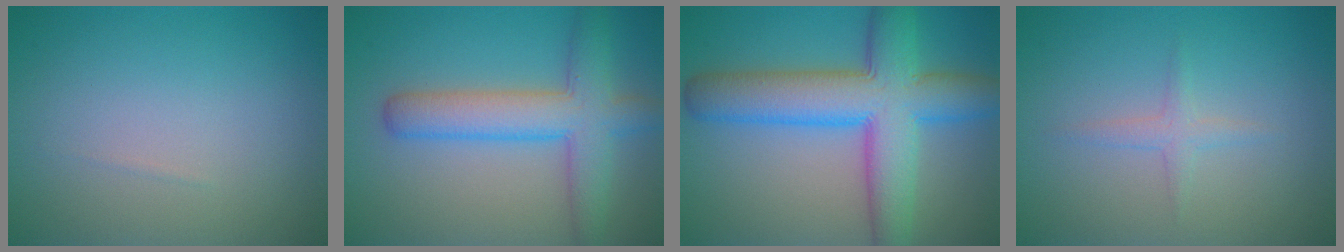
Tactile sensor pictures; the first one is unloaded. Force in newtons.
{"total": 5.9, "press": 5.9, "slide": 0.3}
{"total": 9.6, "press": 9.6, "slide": 0.2}
{"total": 1.3, "press": 1.3, "slide": 0.1}